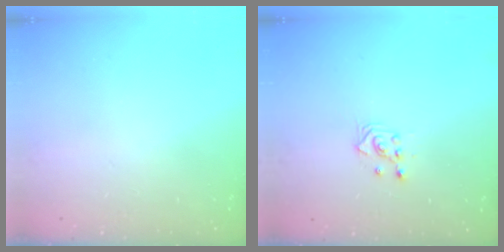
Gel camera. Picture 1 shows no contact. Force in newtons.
{"total": 2.7, "press": 2.7, "slide": 0.2}